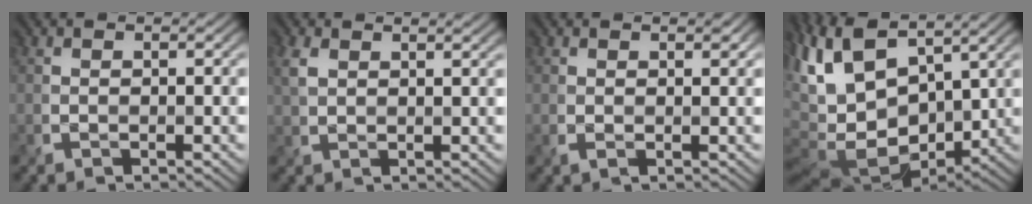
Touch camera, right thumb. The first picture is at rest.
{"total": 3.1, "force": [1.9, 1.2, 2.1], "torque": [-0.060, 0.004, 0.040]}
{"total": 1.0, "force": [0.6, 0.3, 0.8], "torque": [-0.012, -0.004, 0.013]}
{"total": 16.1, "force": [3.2, 9.4, 12.8], "torque": [-0.266, -0.007, 0.090]}